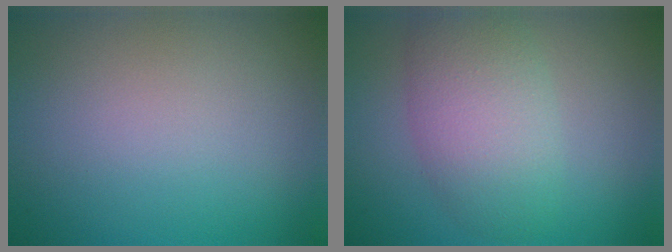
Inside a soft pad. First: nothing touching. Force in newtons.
{"total": 5.3, "press": 5.3, "slide": 0.1}